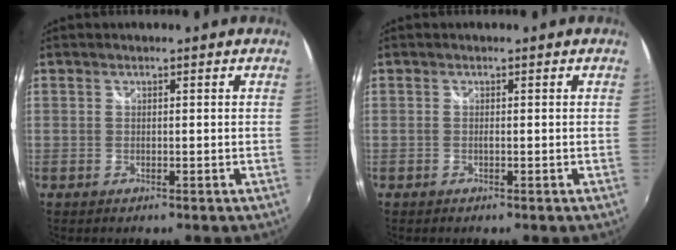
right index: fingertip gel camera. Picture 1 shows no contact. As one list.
[{"total": 0.6, "force": [-0.4, -0.1, 0.5], "torque": [-0.007, 0.000, -0.006]}]